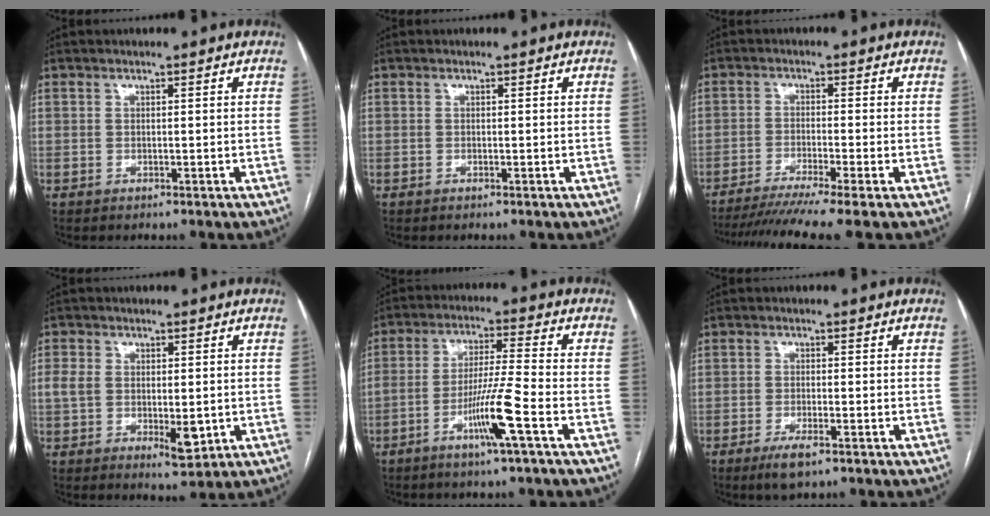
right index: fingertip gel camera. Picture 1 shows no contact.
{"total": 0.0}
{"total": 9.6, "force": [-7.7, -1.8, 5.5], "torque": [-0.074, -0.026, -0.119]}
{"total": 7.1, "force": [-0.9, 3.6, 6.1], "torque": [-0.101, -0.004, -0.004]}
{"total": 9.1, "force": [-4.2, -0.9, 8.0], "torque": [-0.152, -0.004, -0.080]}
{"total": 3.9, "force": [-2.5, 0.7, 2.9], "torque": [-0.060, -0.007, -0.041]}